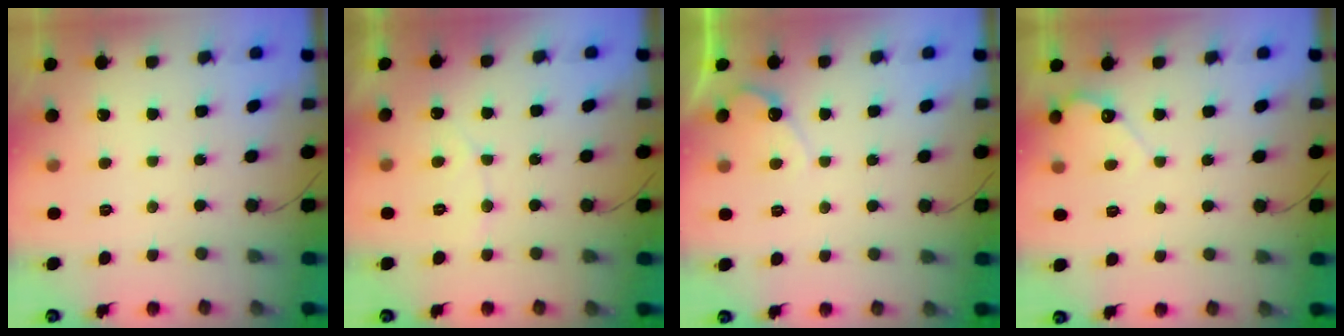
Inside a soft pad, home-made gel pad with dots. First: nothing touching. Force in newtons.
{"total": 4.1, "press": 4.1, "slide": 0.3}
{"total": 5.6, "press": 5.6, "slide": 0.3}
{"total": 3.8, "press": 3.7, "slide": 0.3}